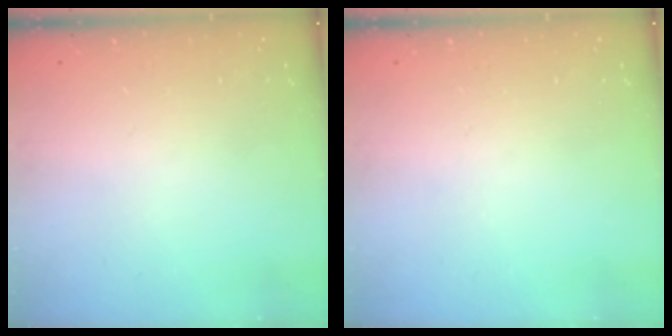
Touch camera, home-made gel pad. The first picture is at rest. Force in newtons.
{"total": 0.0}